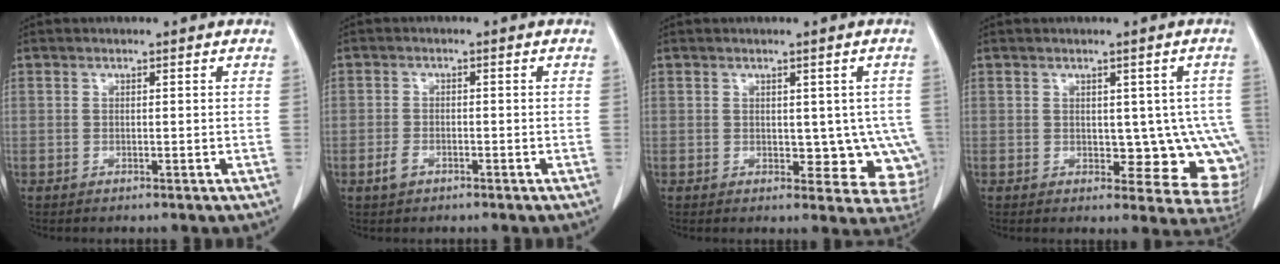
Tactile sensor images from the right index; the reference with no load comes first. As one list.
[{"total": 2.1, "force": [-1.2, 1.4, 1.1], "torque": [-0.021, 0.003, -0.018]}, {"total": 7.4, "force": [-0.1, 4.5, 5.9], "torque": [-0.041, 0.004, 0.007]}, {"total": 9.1, "force": [-0.1, 4.8, 7.7], "torque": [-0.065, 0.002, 0.008]}]